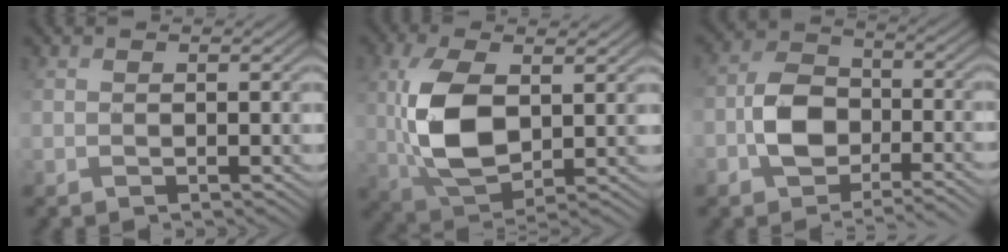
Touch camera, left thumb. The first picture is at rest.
{"total": 10.2, "force": [1.2, 5.1, 8.7], "torque": [-0.200, -0.004, 0.026]}
{"total": 6.9, "force": [-3.4, 4.1, 4.4], "torque": [-0.084, 0.006, -0.078]}